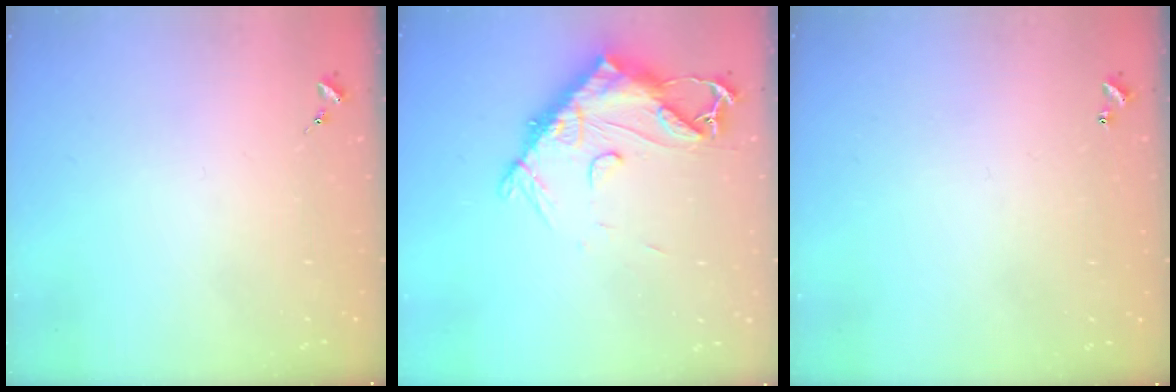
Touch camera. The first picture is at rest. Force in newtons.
{"total": 14.2, "press": 14.2, "slide": 1.4}
{"total": 0.9, "press": 0.9, "slide": 0.2}